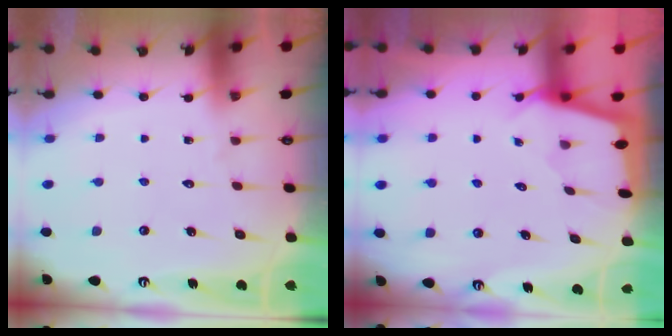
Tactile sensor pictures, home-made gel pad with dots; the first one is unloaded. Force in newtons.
{"total": 1.8, "press": 1.8, "slide": 0.1}